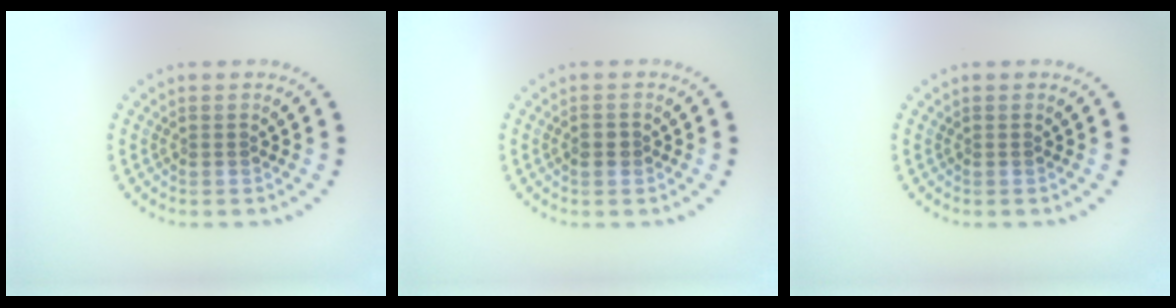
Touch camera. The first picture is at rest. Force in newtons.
{"total": 1.2, "press": 1.2, "slide": 0.2}
{"total": 0.0}